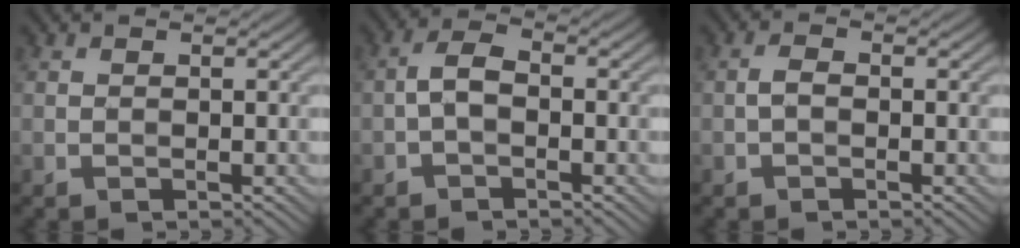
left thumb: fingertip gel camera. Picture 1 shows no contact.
{"total": 3.0, "force": [-0.9, 1.6, 2.3], "torque": [-0.046, 0.010, -0.024]}
{"total": 1.4, "force": [-0.5, 0.8, 1.1], "torque": [-0.023, 0.005, -0.012]}